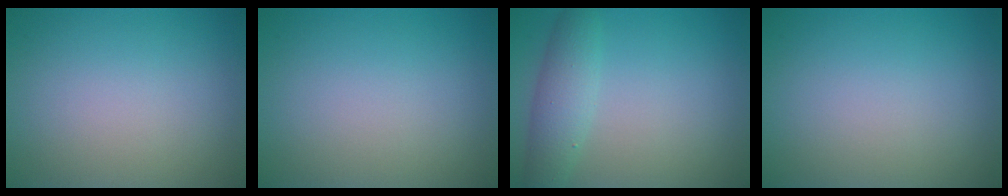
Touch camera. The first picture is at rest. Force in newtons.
{"total": 0.0}
{"total": 3.2, "press": 3.2, "slide": 0.1}
{"total": 0.0}